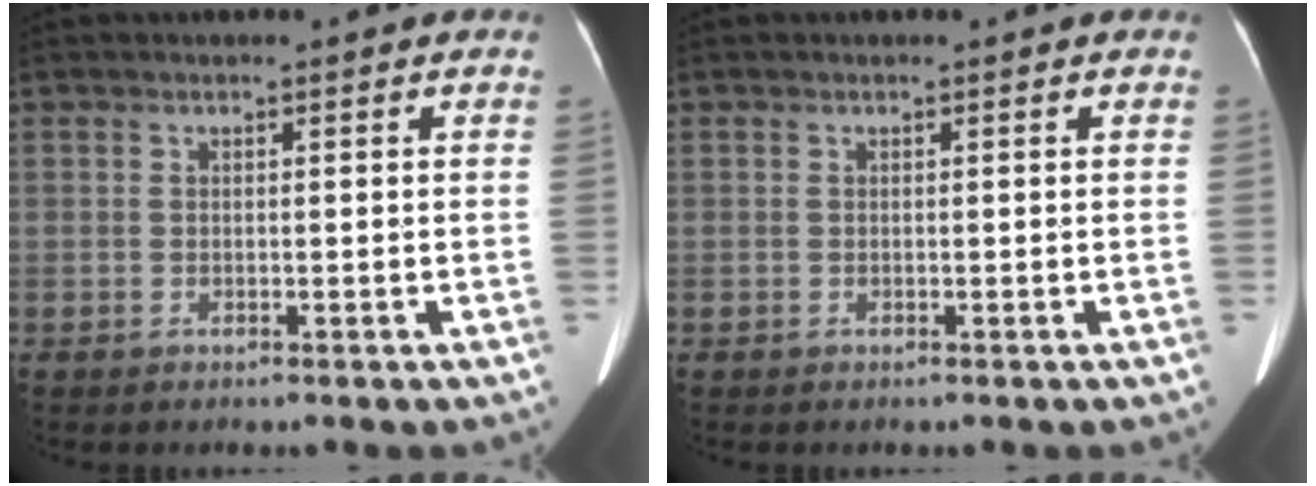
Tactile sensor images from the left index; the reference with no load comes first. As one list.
[{"total": 0.0}]